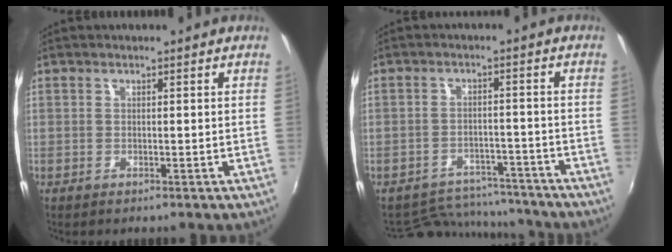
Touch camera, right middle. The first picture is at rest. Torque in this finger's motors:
{"motor_torque": [-0.60, -0.57, -0.26, -0.04]}